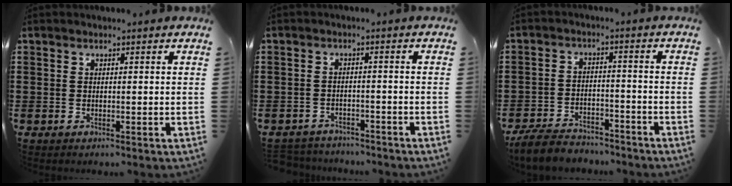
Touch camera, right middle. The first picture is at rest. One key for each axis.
{"total": 2.6, "fx": -2.6, "fy": 0.5, "fz": -0.3, "tx": -0.003, "ty": 0.000, "tz": -0.058}
{"total": 5.5, "fx": -5.2, "fy": 1.3, "fz": 1.1, "tx": -0.028, "ty": 0.009, "tz": -0.106}